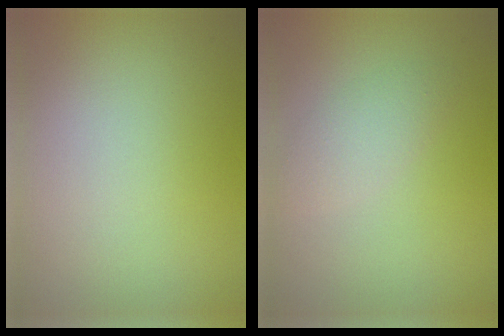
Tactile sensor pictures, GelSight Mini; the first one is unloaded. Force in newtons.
{"total": 1.9, "press": 1.9, "slide": 0.1}